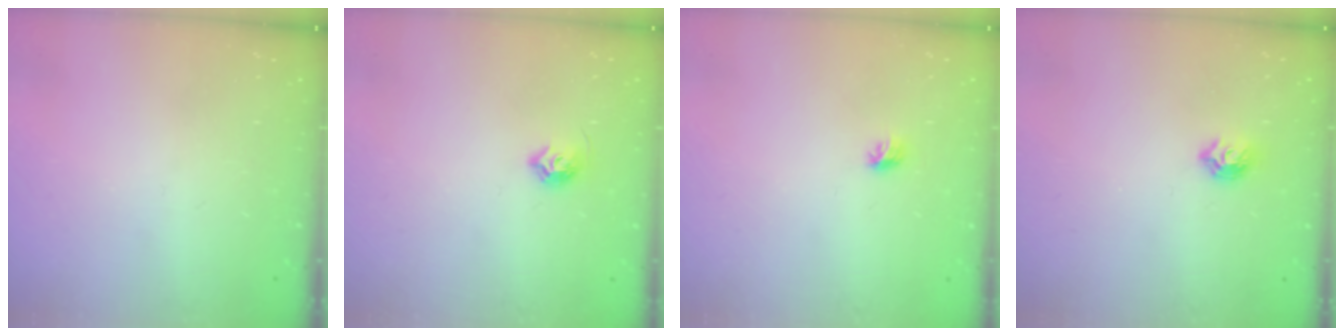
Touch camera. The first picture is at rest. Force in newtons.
{"total": 6.7, "press": 6.6, "slide": 1.0}
{"total": 4.2, "press": 4.1, "slide": 1.0}
{"total": 6.5, "press": 6.5, "slide": 0.9}